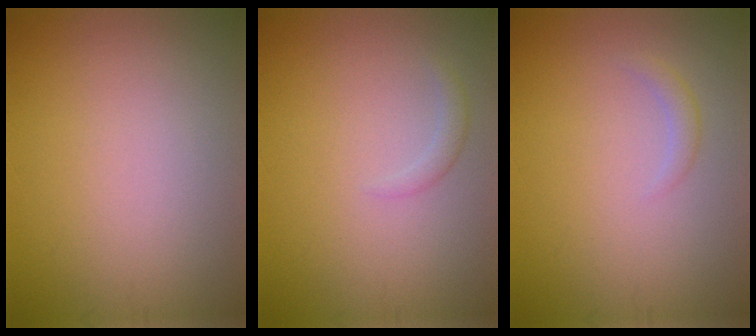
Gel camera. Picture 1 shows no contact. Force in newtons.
{"total": 1.0, "press": 1.0, "slide": 0.1}
{"total": 1.0, "press": 1.0, "slide": 0.0}